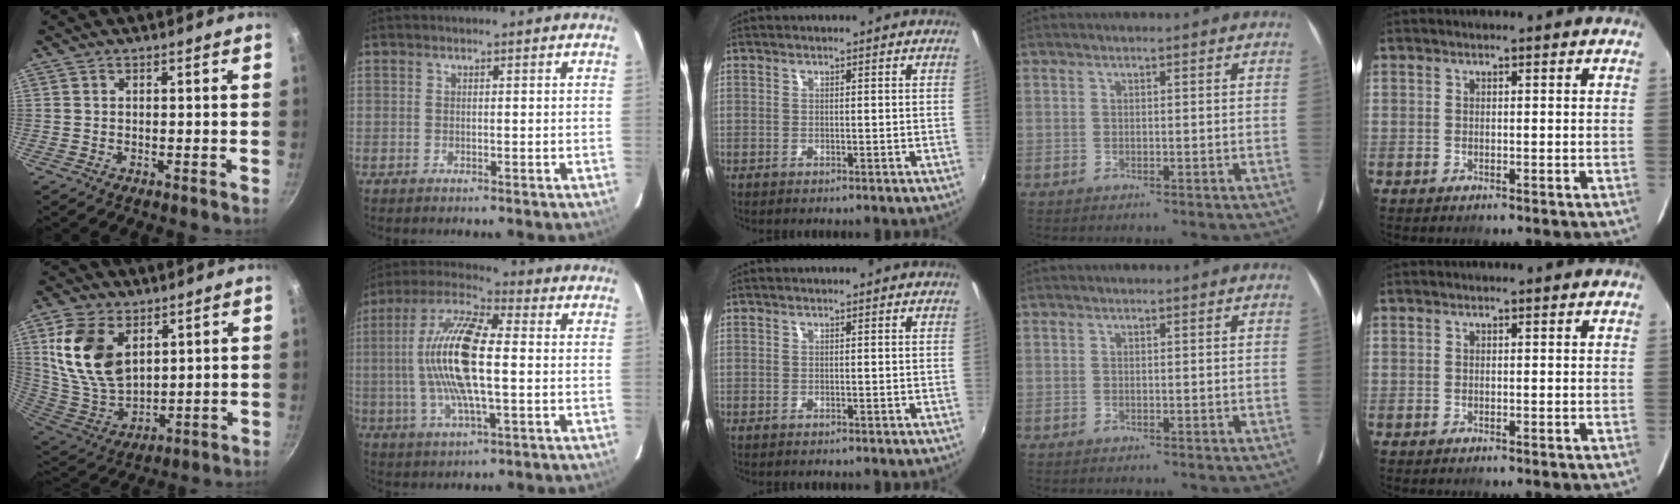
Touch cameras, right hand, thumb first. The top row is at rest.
{"thumb": {"total": 16.3, "force": [5.9, 10.1, 11.3], "torque": [-0.205, -0.032, 0.130]}, "index": {"total": 16.7, "force": [0.2, 4.8, 16.0], "torque": [-0.319, 0.010, -0.006]}}